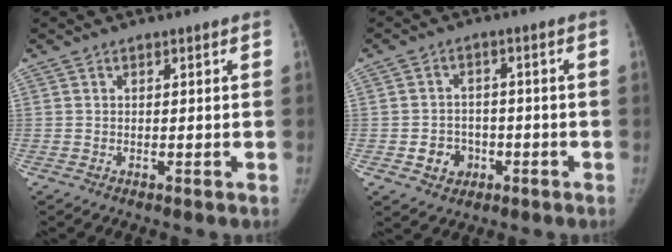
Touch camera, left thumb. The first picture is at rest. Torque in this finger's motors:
{"motor_torque": [-0.01, 0.02, 0.49, -0.41, 0.00]}